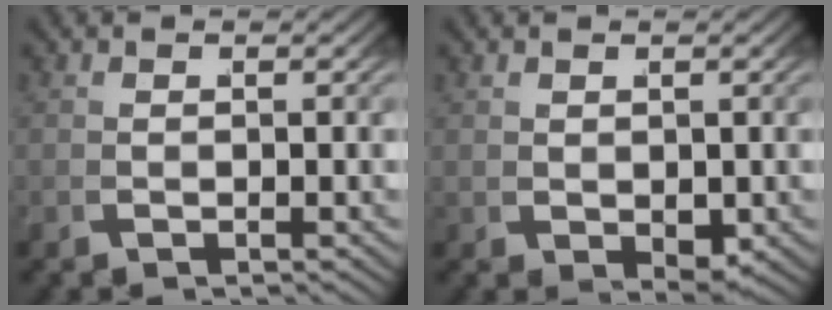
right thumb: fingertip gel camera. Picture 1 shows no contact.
{"total": 1.8, "force": [0.5, 1.1, 1.3], "torque": [-0.026, -0.018, 0.025]}